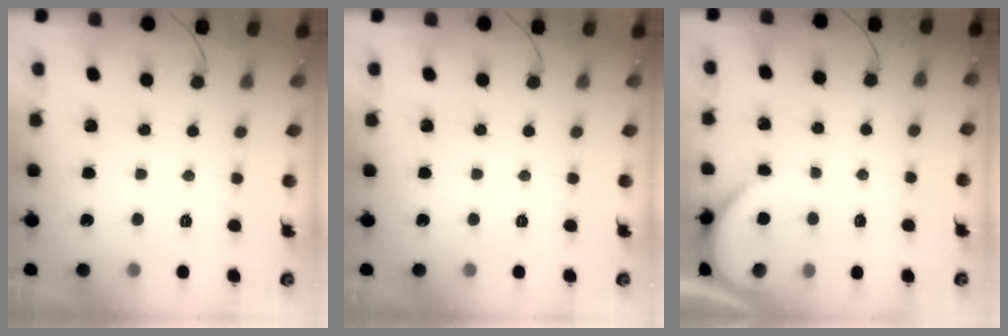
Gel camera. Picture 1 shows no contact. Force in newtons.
{"total": 0.0}
{"total": 2.2, "press": 2.2, "slide": 0.2}